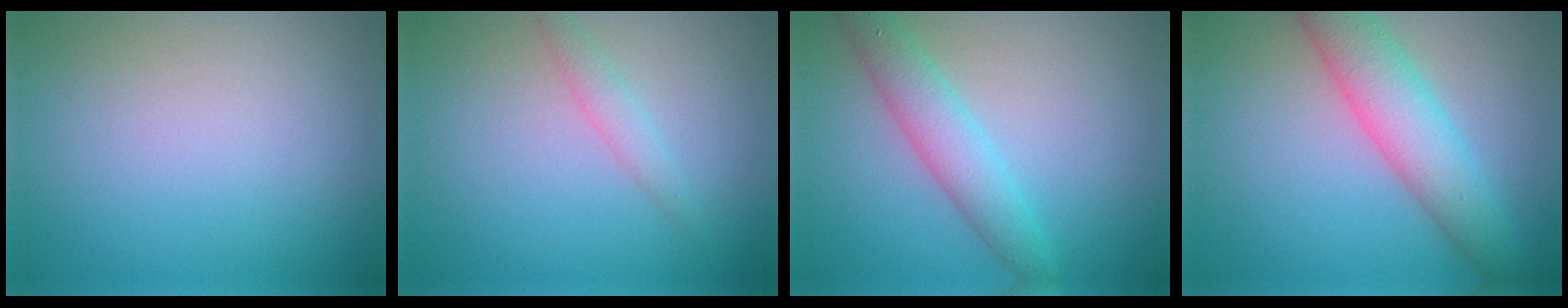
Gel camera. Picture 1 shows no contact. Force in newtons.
{"total": 1.5, "press": 1.5, "slide": 0.1}
{"total": 3.8, "press": 3.8, "slide": 0.2}
{"total": 5.9, "press": 5.9, "slide": 0.3}